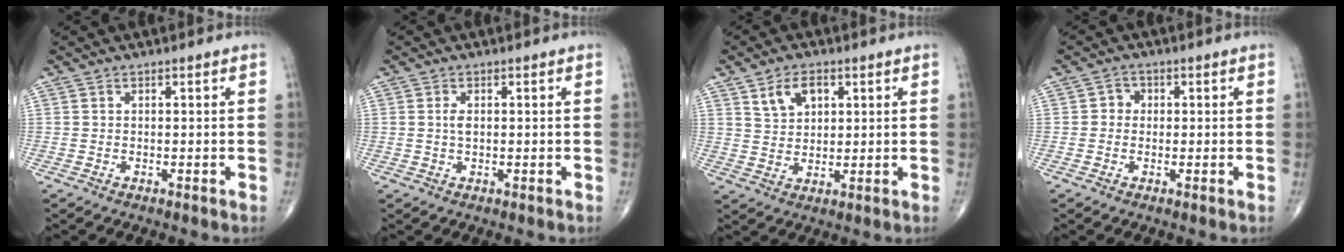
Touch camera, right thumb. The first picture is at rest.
{"total": 1.7, "force": [0.2, 0.9, 1.4], "torque": [-0.028, -0.001, 0.005]}
{"total": 6.2, "force": [2.9, 4.0, 3.7], "torque": [-0.049, -0.013, 0.056]}
{"total": 2.2, "force": [0.0, 2.0, 0.8], "torque": [0.004, 0.007, -0.007]}